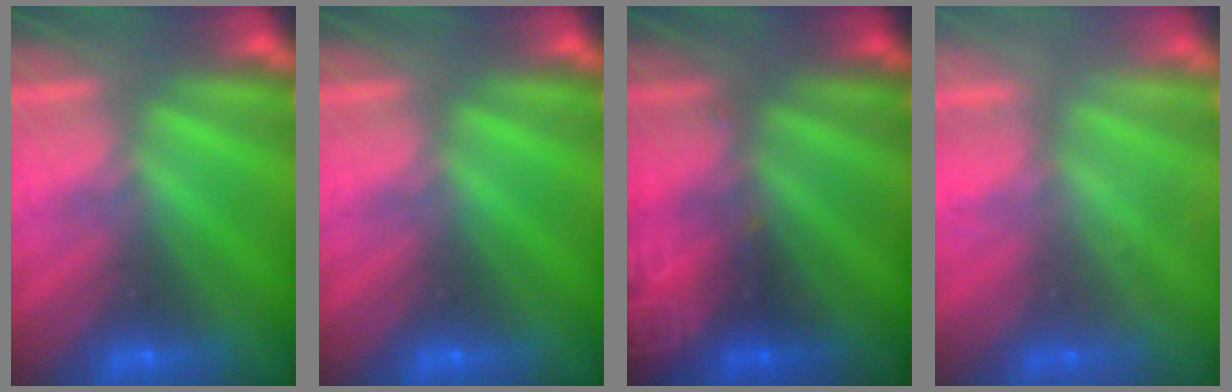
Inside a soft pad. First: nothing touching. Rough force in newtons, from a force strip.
{"total": 0.0}
{"total": 2.9}
{"total": 2.3}